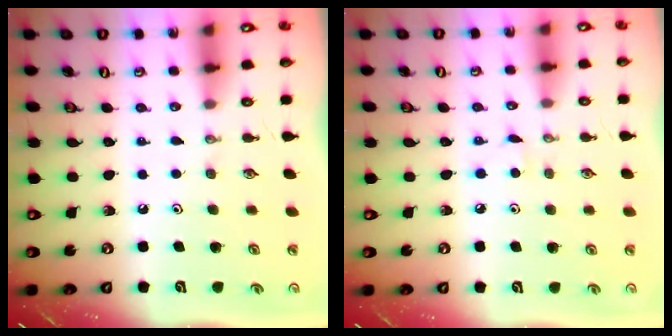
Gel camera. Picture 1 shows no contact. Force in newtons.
{"total": 2.9, "press": 2.9, "slide": 0.4}